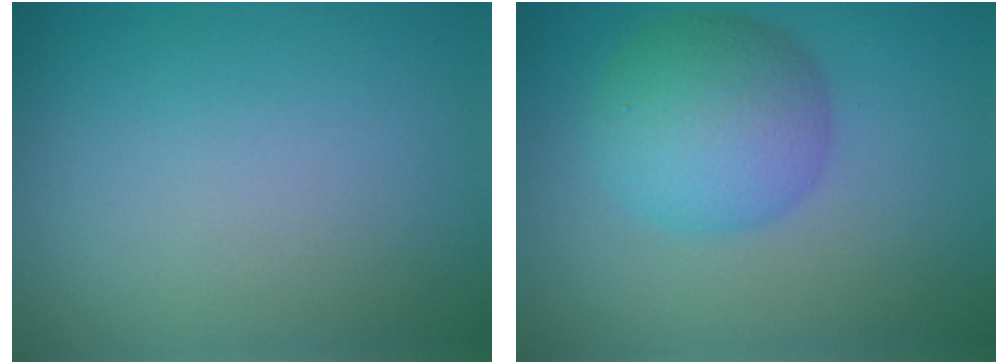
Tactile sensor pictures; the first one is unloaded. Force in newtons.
{"total": 5.9, "press": 5.9, "slide": 0.2}